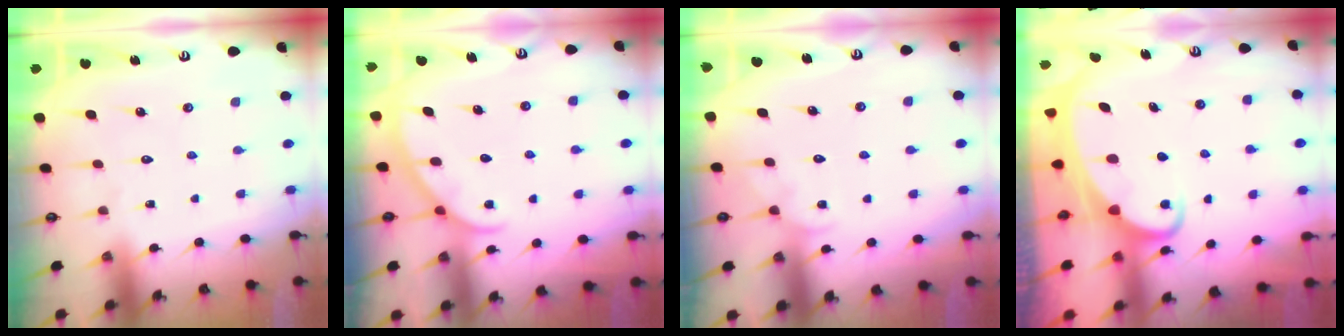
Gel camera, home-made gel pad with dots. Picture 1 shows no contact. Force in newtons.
{"total": 2.1, "press": 2.1, "slide": 0.3}
{"total": 3.4, "press": 3.4, "slide": 0.3}
{"total": 3.0, "press": 2.9, "slide": 0.3}